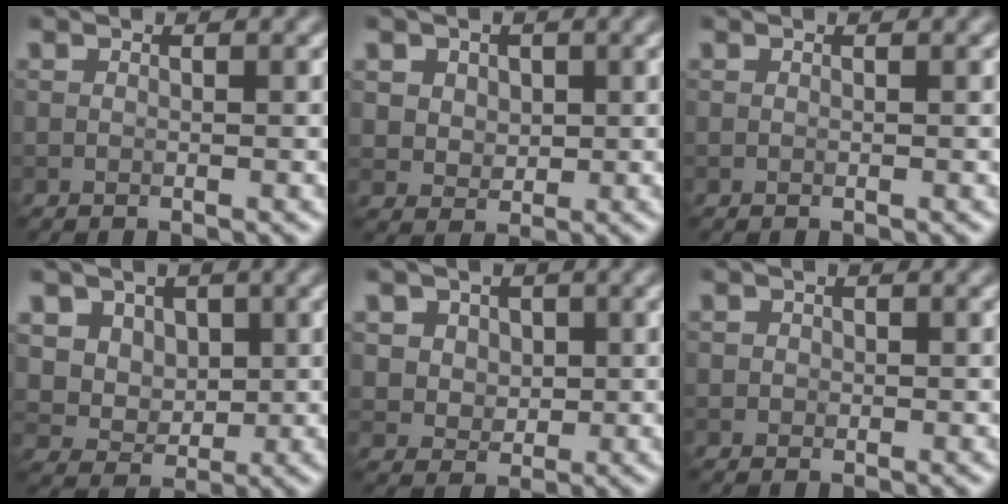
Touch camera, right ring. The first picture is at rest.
{"total": 3.5, "force": [1.5, 2.8, 1.6], "torque": [-0.041, 0.001, 0.030]}
{"total": 0.0}
{"total": 4.5, "force": [1.5, 3.8, 1.9], "torque": [-0.046, -0.009, 0.037]}
{"total": 4.2, "force": [1.7, 3.4, 1.6], "torque": [-0.038, -0.002, 0.034]}
{"total": 0.6, "force": [0.0, 0.6, 0.1], "torque": [0.005, -0.004, -0.001]}